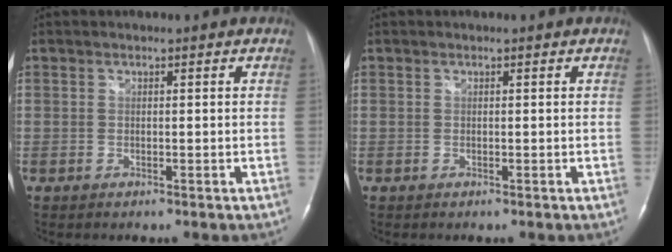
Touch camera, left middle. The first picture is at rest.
{"total": 0.0}